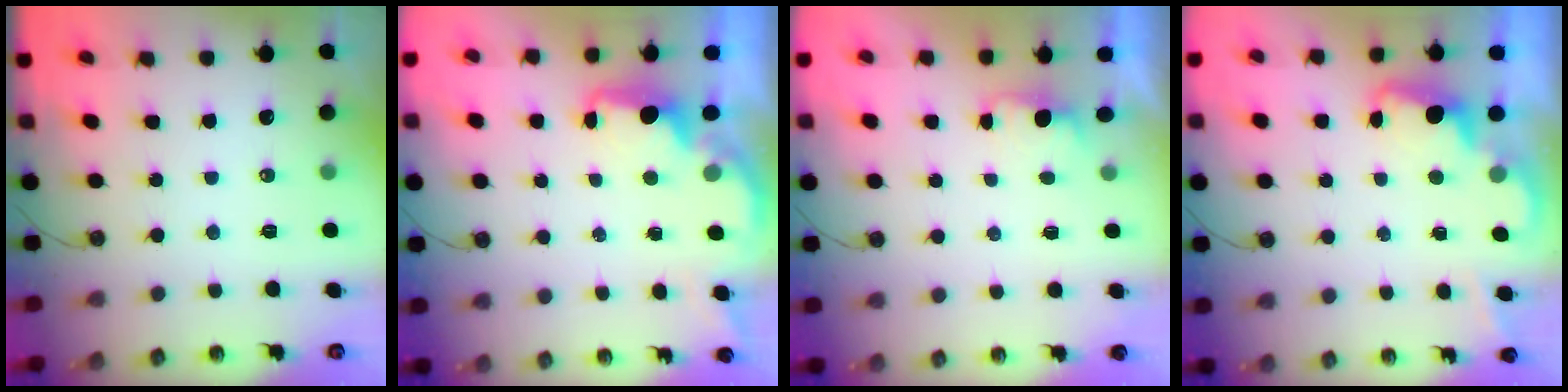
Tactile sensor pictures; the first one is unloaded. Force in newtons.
{"total": 2.1, "press": 2.0, "slide": 0.8}
{"total": 1.0, "press": 0.7, "slide": 0.7}
{"total": 2.4, "press": 2.3, "slide": 0.5}